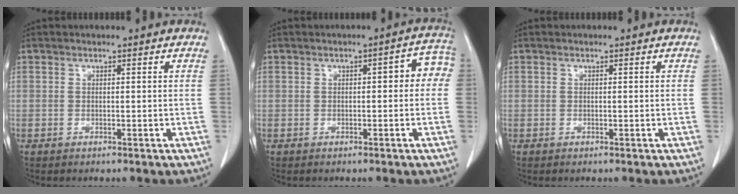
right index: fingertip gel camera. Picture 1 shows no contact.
{"total": 4.5, "force": [0.2, 1.8, 4.1], "torque": [-0.044, 0.030, -0.002]}
{"total": 0.0}